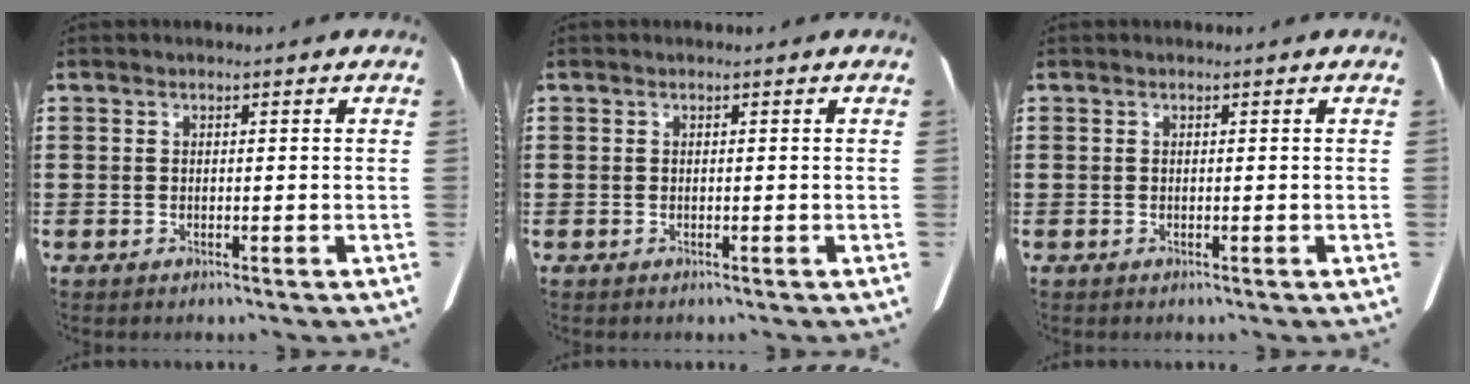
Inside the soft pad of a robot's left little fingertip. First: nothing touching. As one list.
[{"total": 0.0}, {"total": 0.0}]